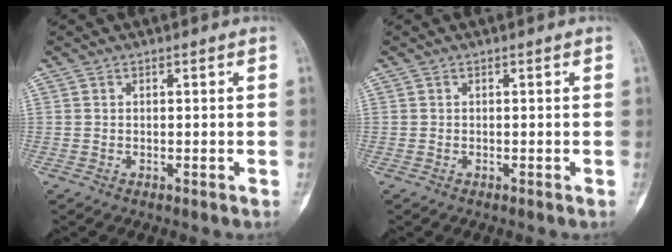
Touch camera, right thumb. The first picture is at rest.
{"total": 0.0}